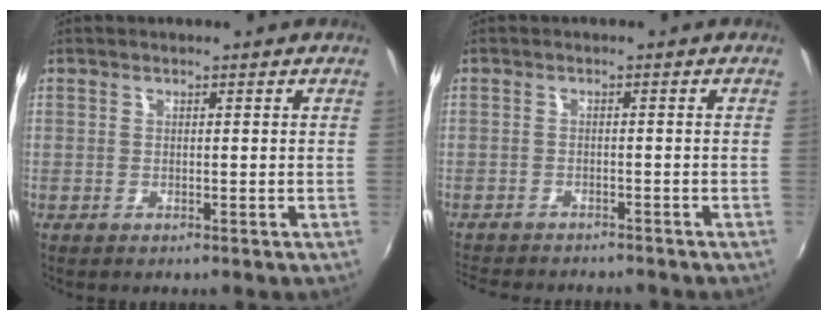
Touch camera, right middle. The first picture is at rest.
{"total": 8.0, "force": [-7.3, 1.6, 2.9], "torque": [-0.074, -0.018, -0.113]}